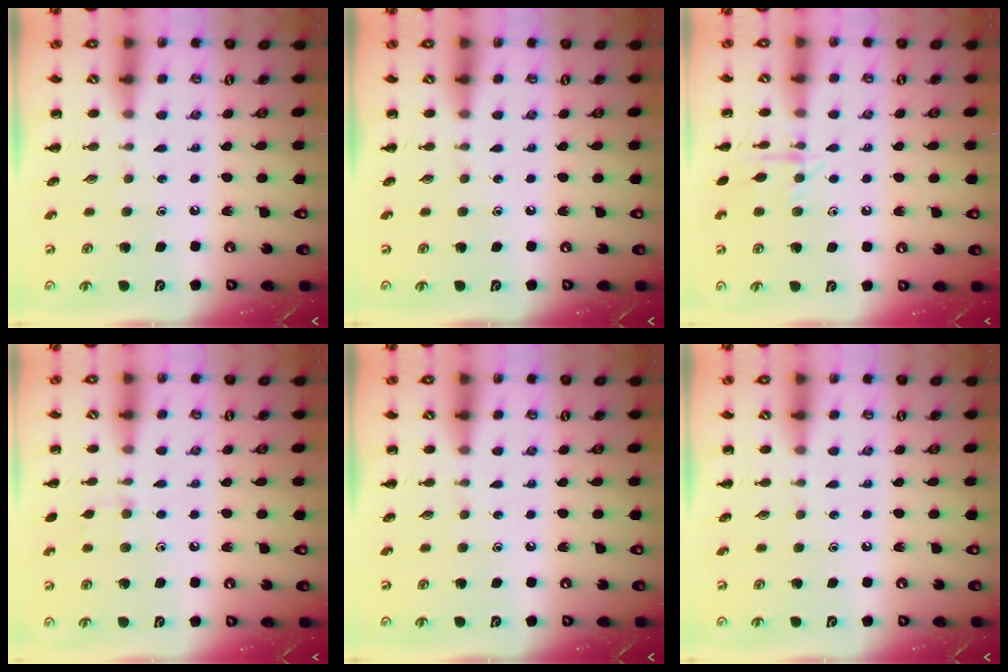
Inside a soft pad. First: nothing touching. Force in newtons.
{"total": 0.0}
{"total": 8.1, "press": 7.9, "slide": 1.5}
{"total": 5.8, "press": 5.4, "slide": 1.9}
{"total": 0.0}
{"total": 0.0}